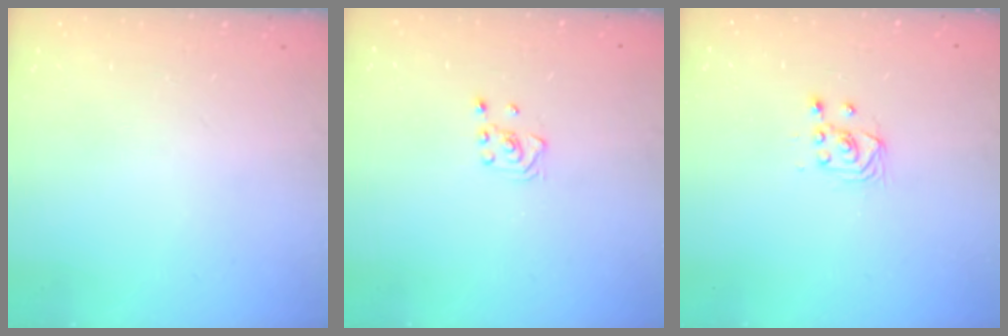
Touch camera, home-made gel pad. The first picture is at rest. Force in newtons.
{"total": 2.8, "press": 2.6, "slide": 1.0}
{"total": 2.9, "press": 2.6, "slide": 1.3}